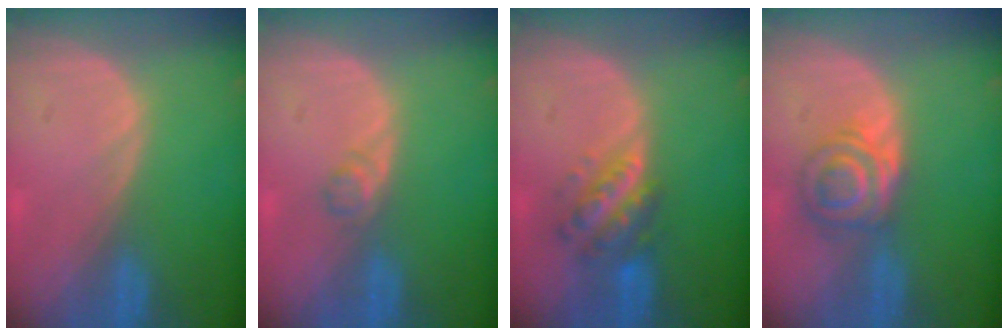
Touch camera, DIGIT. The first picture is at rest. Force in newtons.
{"total": 1.6, "press": 1.6, "slide": 0.2}
{"total": 5.9, "press": 5.5, "slide": 2.2}
{"total": 6.0, "press": 5.6, "slide": 2.2}